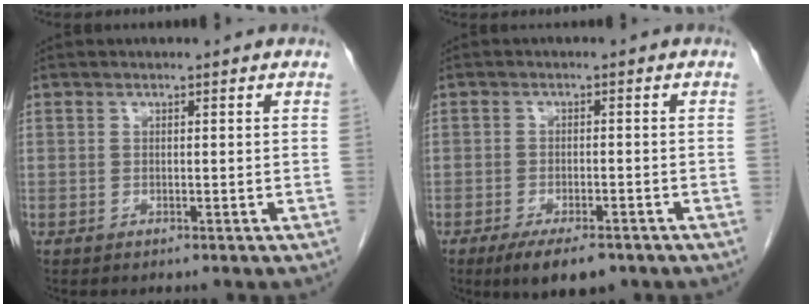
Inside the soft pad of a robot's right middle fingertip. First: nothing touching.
{"total": 6.7, "force": [-4.7, 2.1, 4.3], "torque": [-0.071, -0.012, -0.071]}